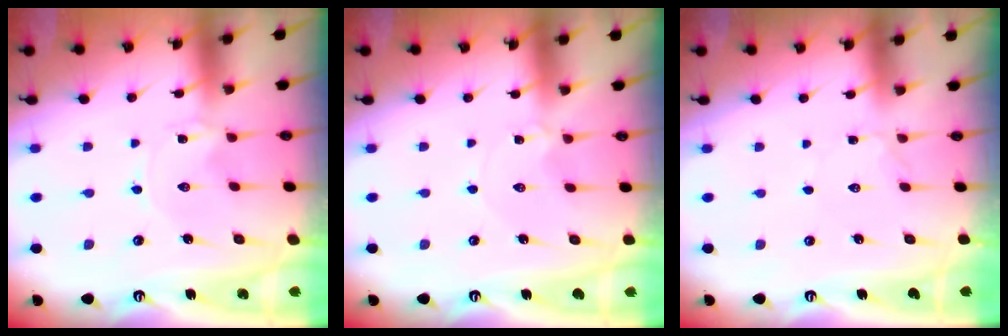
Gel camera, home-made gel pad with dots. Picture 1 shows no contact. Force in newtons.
{"total": 1.3, "press": 1.3, "slide": 0.2}
{"total": 1.4, "press": 1.4, "slide": 0.3}